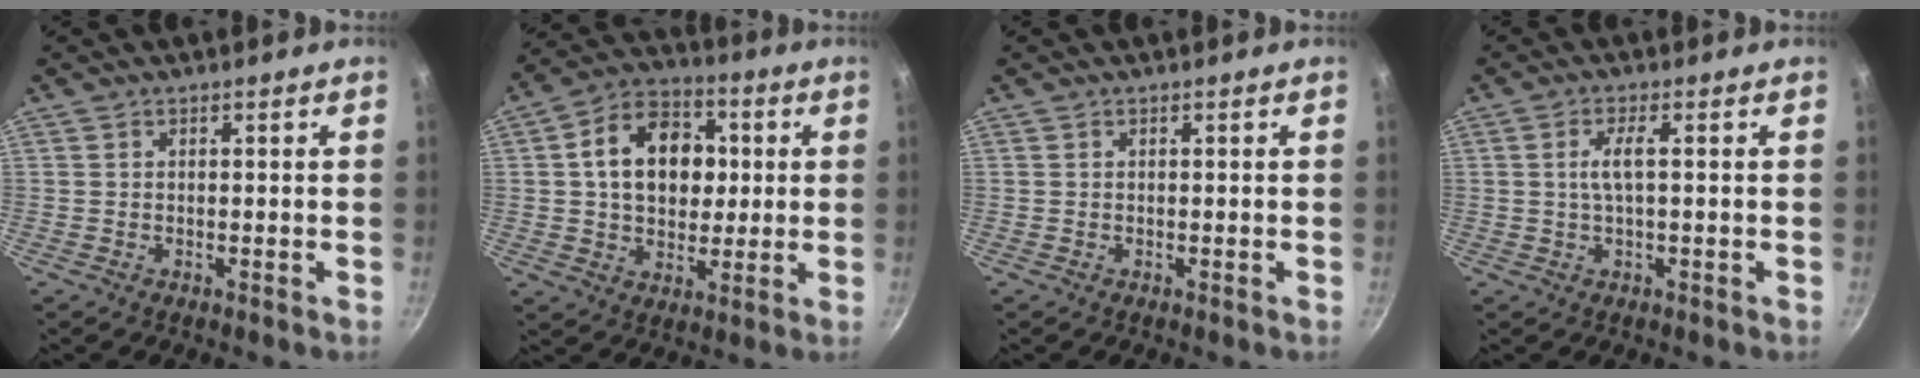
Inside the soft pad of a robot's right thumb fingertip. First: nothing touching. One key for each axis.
{"total": 15.7, "fx": 2.4, "fy": 11.6, "fz": 10.2, "tx": -0.127, "ty": 0.018, "tz": 0.030}
{"total": 0.0}
{"total": 3.4, "fx": 0.2, "fy": 0.7, "fz": 3.3, "tx": -0.075, "ty": 0.007, "tz": 0.005}